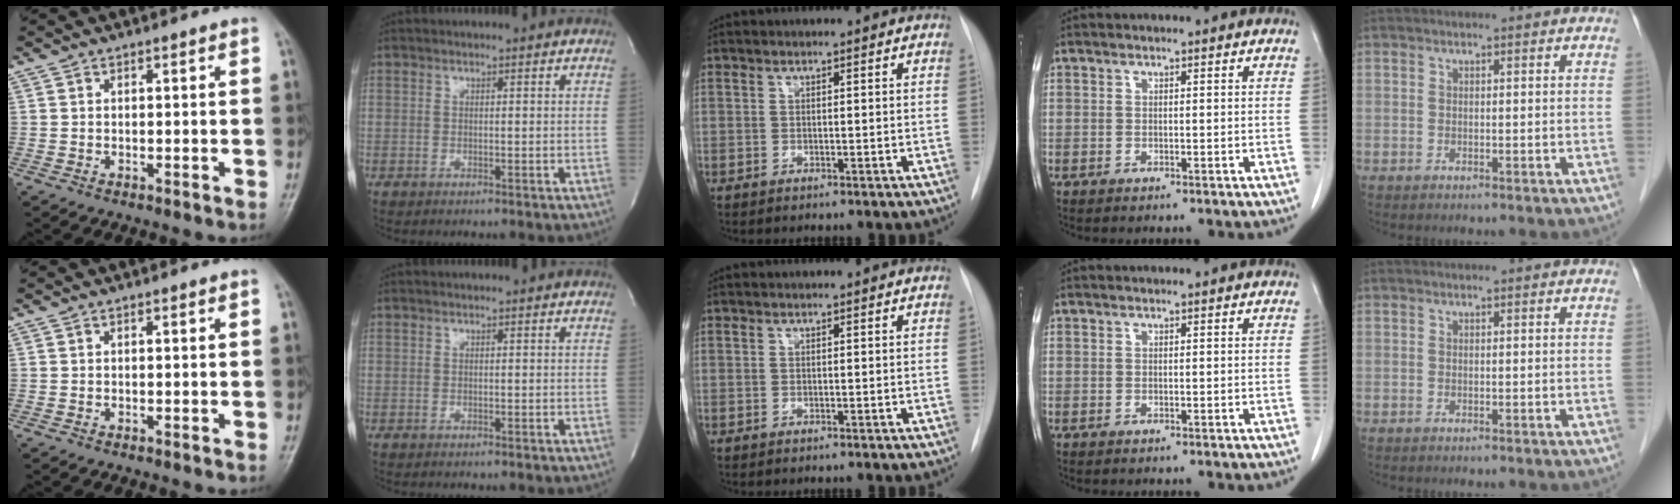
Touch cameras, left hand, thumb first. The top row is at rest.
{}